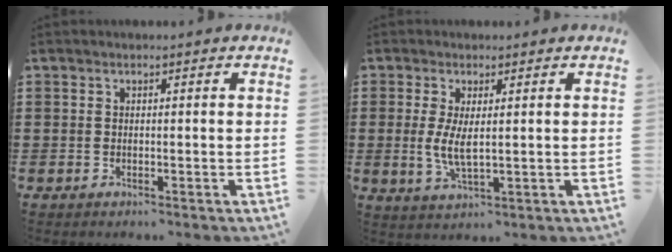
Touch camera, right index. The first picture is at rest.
{"total": 4.4, "force": [0.5, 1.6, 4.1], "torque": [-0.088, 0.001, 0.006]}